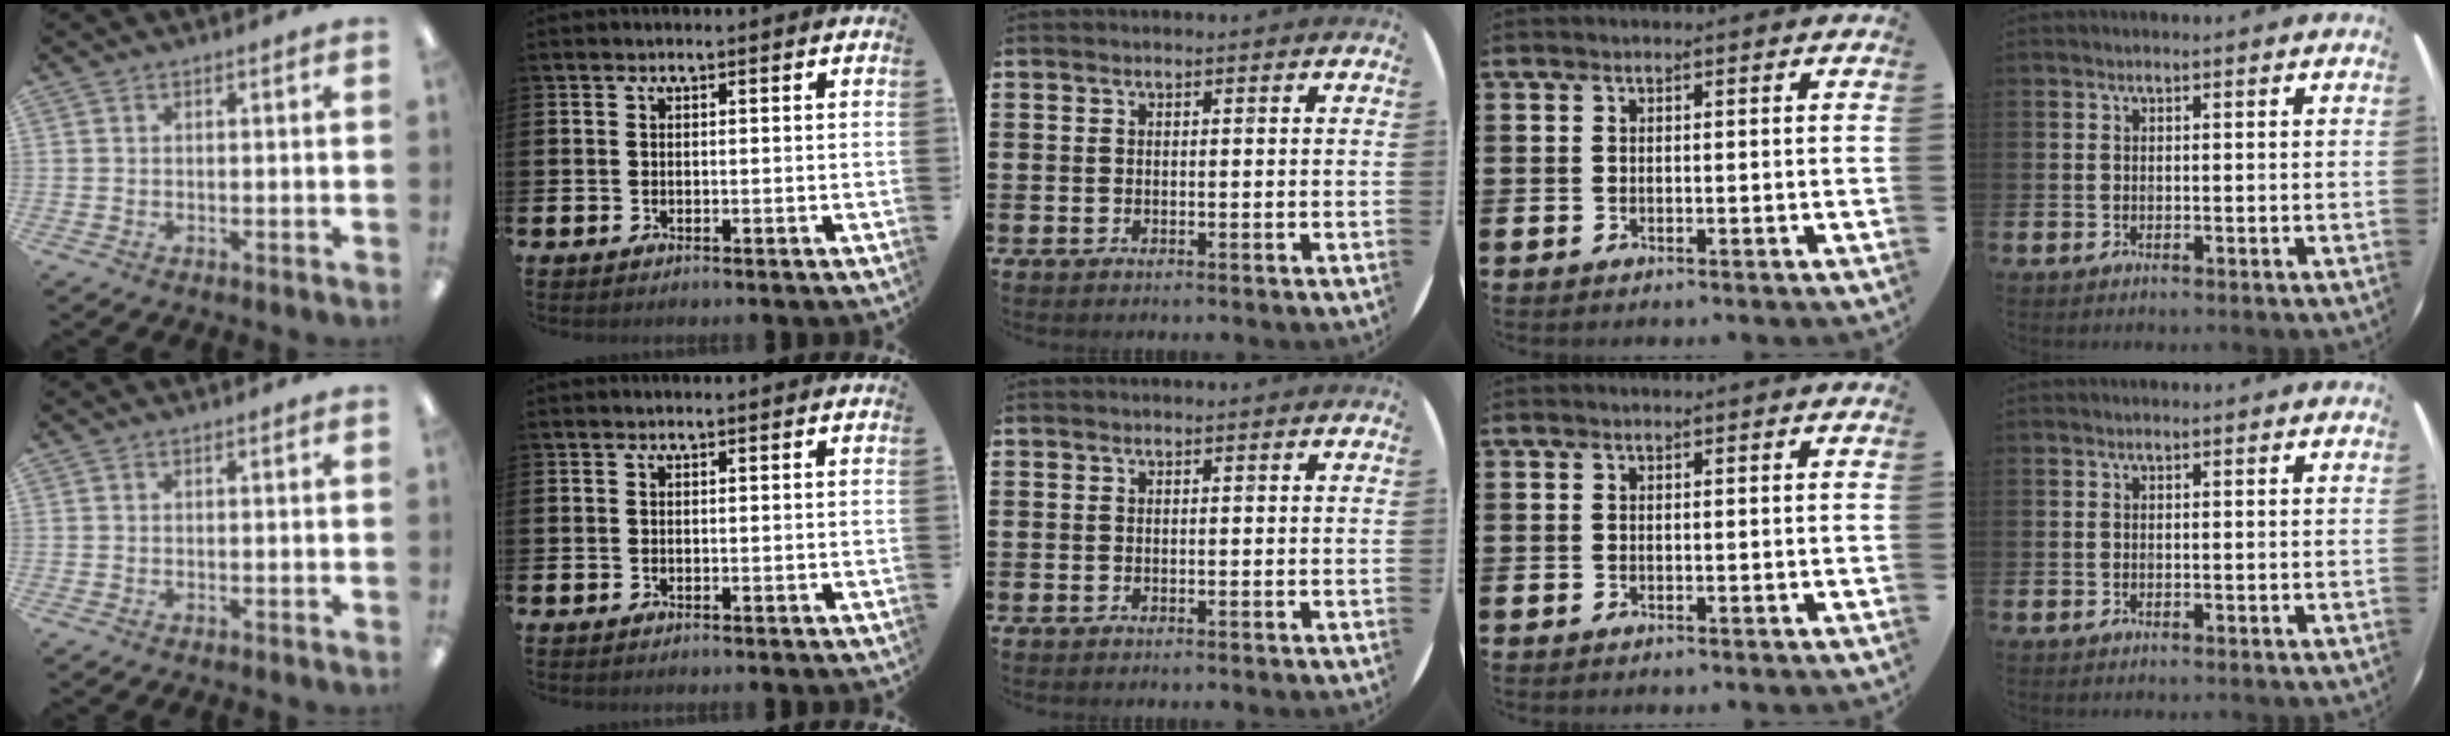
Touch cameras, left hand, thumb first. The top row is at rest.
{}